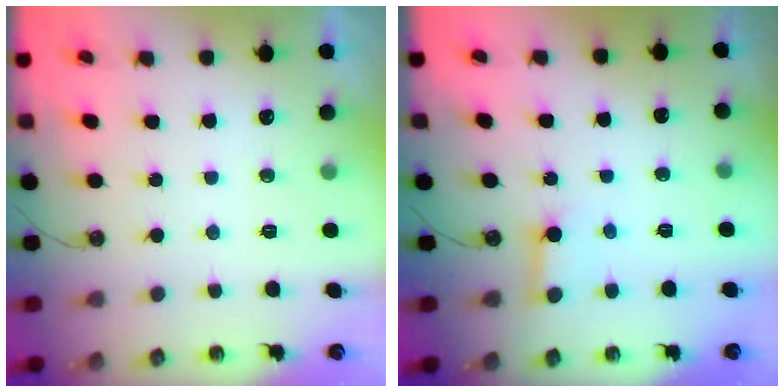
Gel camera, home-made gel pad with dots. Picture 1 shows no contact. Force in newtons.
{"total": 3.0, "press": 3.0, "slide": 0.4}